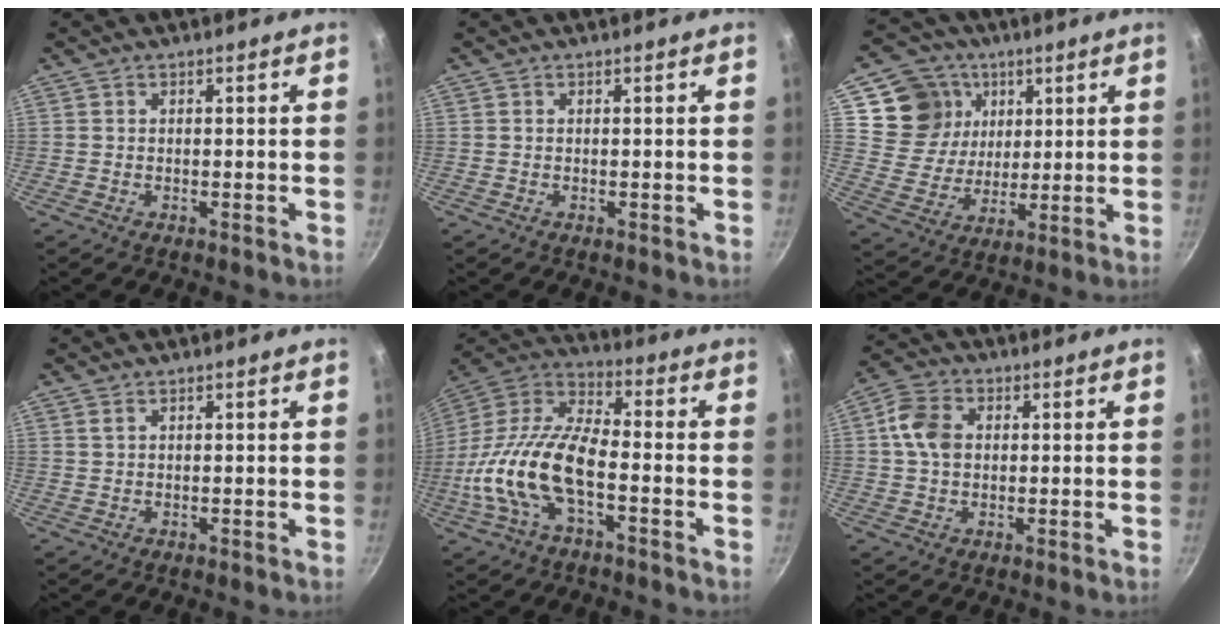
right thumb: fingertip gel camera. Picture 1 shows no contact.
{"total": 0.0}
{"total": 13.0, "force": [5.2, 11.4, 3.4], "torque": [-0.026, -0.022, 0.093]}
{"total": 0.8, "force": [0.5, 0.4, 0.5], "torque": [-0.009, -0.001, 0.012]}
{"total": 18.6, "force": [-5.0, 8.4, 15.8], "torque": [-0.304, 0.039, -0.113]}
{"total": 7.3, "force": [1.1, 5.4, 4.8], "torque": [-0.083, 0.012, 0.009]}